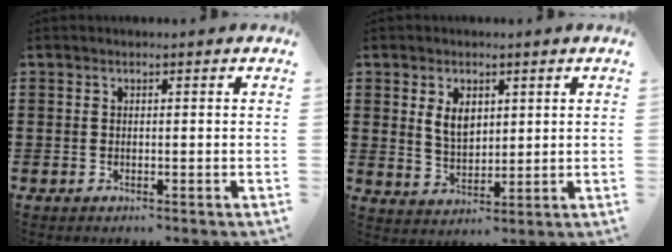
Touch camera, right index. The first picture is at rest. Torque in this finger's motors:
{"motor_torque": [0.26, 0.16, 0.19, 0.06]}